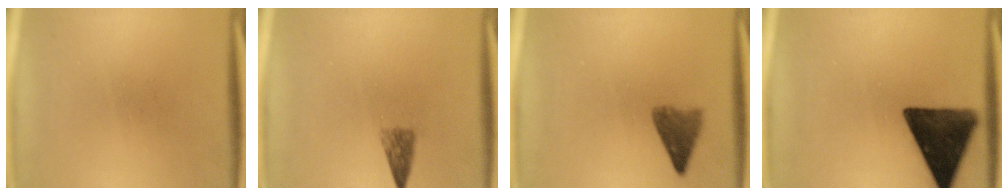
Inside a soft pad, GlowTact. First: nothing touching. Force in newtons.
{"total": 2.4}
{"total": 3.8}
{"total": 14.5}